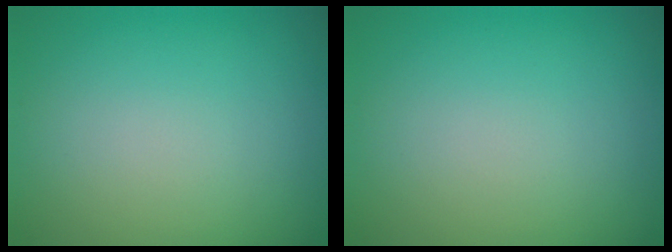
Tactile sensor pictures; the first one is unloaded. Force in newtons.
{"total": 0.0}